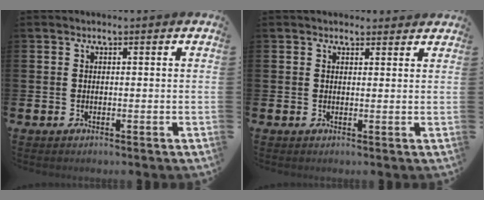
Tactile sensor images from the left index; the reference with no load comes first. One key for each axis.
{"total": 1.7, "fx": 1.6, "fy": 0.7, "fz": 0.1, "tx": 0.009, "ty": -0.003, "tz": 0.027}